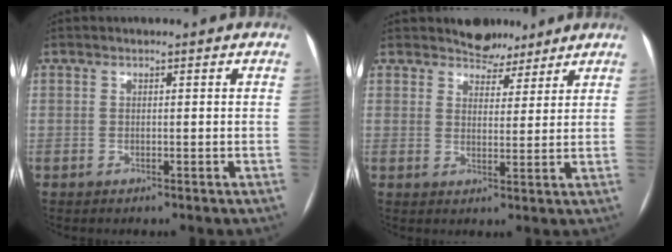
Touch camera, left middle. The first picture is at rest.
{"total": 4.6, "force": [4.1, 2.3, 0.2], "torque": [-0.001, 0.000, 0.059]}